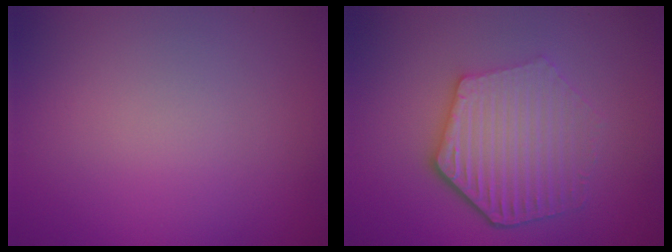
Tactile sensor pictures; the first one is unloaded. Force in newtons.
{"total": 5.7, "press": 4.4, "slide": 3.6}